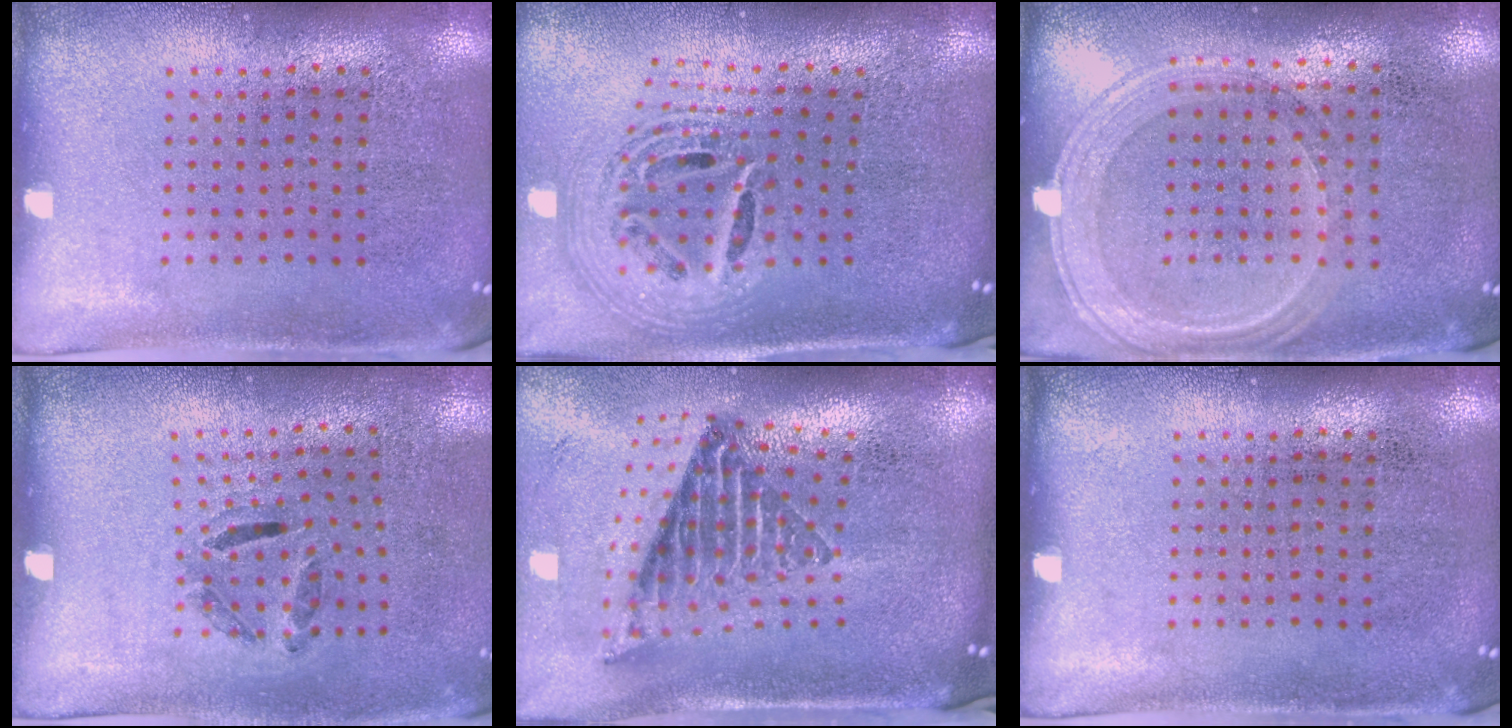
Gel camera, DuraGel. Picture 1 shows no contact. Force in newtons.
{"total": 2.7, "press": 1.9, "slide": 1.9}
{"total": 1.3, "press": 1.2, "slide": 0.3}
{"total": 1.3, "press": 0.7, "slide": 1.1}
{"total": 2.6, "press": 1.6, "slide": 2.1}
{"total": 0.0}